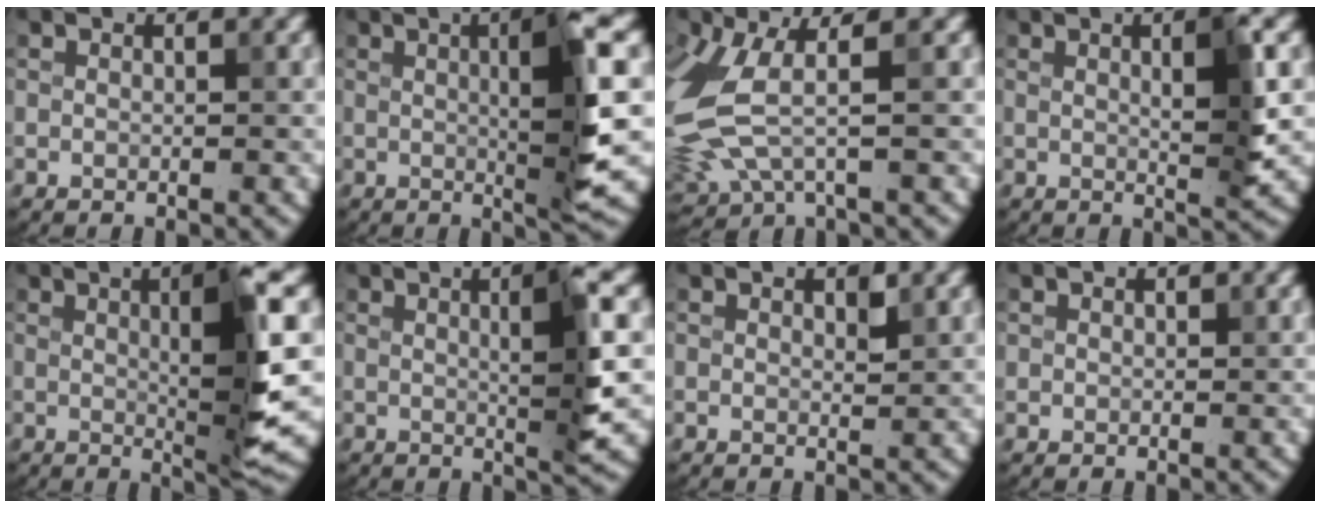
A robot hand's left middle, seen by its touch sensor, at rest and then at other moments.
{"total": 7.7, "force": [1.0, 0.9, 7.6], "torque": [-0.107, 0.005, 0.019]}
{"total": 6.1, "force": [0.5, 3.0, 5.3], "torque": [-0.160, -0.016, 0.012]}
{"total": 4.4, "force": [1.0, 0.7, 4.2], "torque": [-0.059, -0.002, 0.016]}
{"total": 8.3, "force": [1.4, 1.1, 8.1], "torque": [-0.111, 0.000, 0.025]}
{"total": 5.7, "force": [1.0, 0.7, 5.5], "torque": [-0.079, 0.005, 0.018]}
{"total": 0.8, "force": [0.4, 0.3, 0.6], "torque": [-0.011, -0.004, 0.008]}
{"total": 1.1, "force": [0.3, 1.0, 0.0], "torque": [0.009, -0.003, 0.004]}